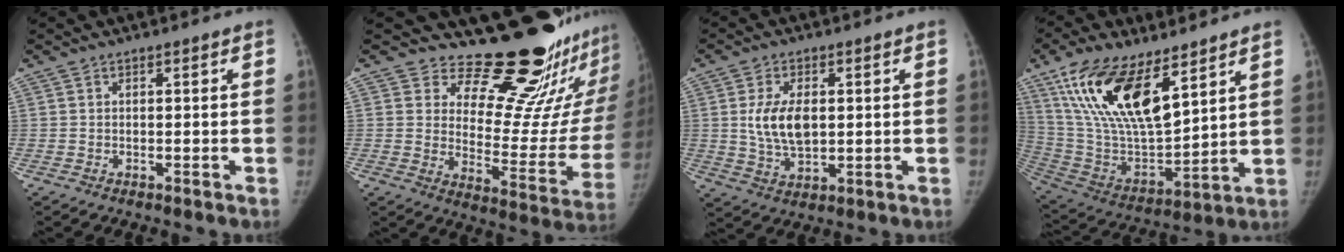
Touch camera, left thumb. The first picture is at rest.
{"total": 20.7, "force": [17.7, 6.2, 8.8], "torque": [-0.057, -0.167, 0.230]}
{"total": 8.8, "force": [1.0, 4.9, 7.2], "torque": [-0.128, -0.007, 0.027]}
{"total": 21.6, "force": [11.9, 8.9, 15.6], "torque": [-0.280, -0.055, 0.237]}